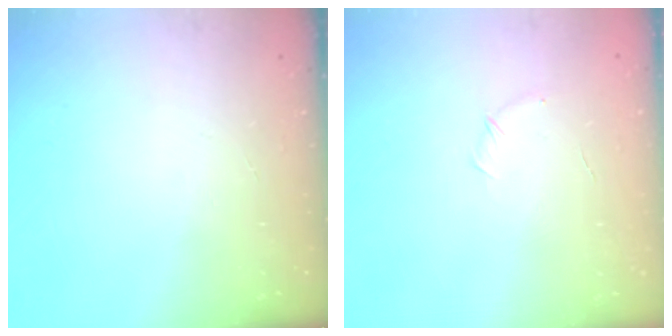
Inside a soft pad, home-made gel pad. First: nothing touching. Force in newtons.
{"total": 5.0, "press": 4.9, "slide": 1.3}